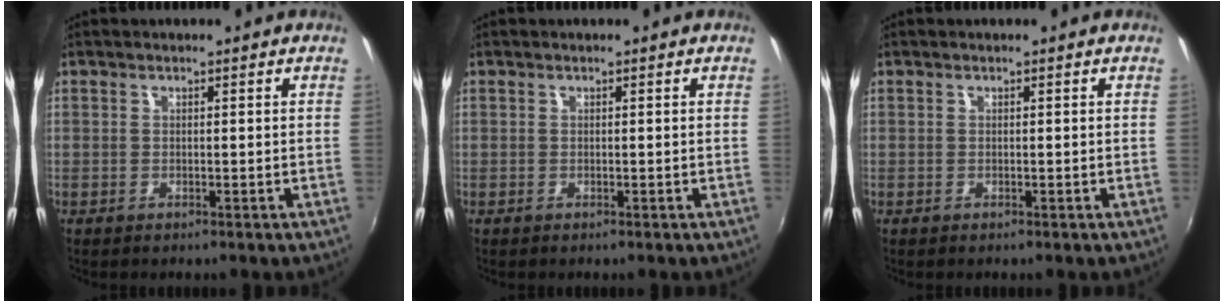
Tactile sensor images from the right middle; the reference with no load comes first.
{"total": 0.0}
{"total": 0.0}